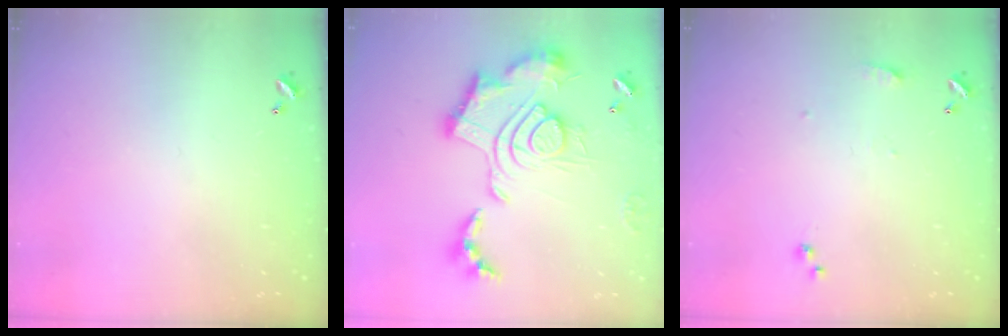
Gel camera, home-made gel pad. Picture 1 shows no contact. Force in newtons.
{"total": 2.5, "press": 1.9, "slide": 1.7}
{"total": 7.3, "press": 7.3, "slide": 0.8}